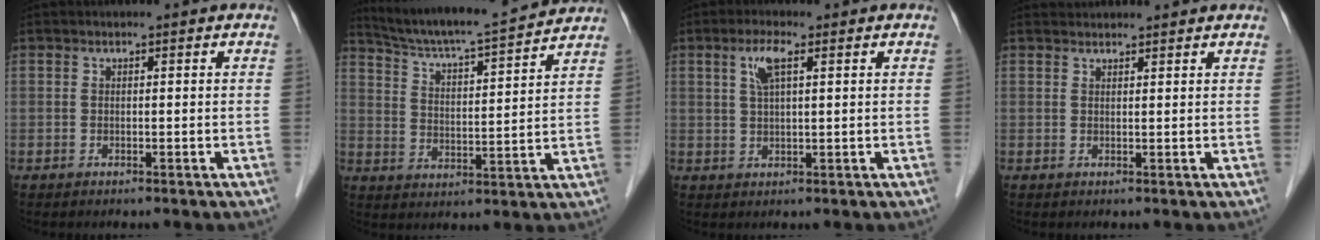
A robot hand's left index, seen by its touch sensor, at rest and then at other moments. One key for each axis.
{"total": 15.5, "fx": 14.5, "fy": 0.1, "fz": 5.5, "tx": -0.101, "ty": 0.006, "tz": 0.221}
{"total": 3.7, "fx": 1.7, "fy": 0.9, "fz": 3.2, "tx": -0.069, "ty": 0.007, "tz": 0.033}
{"total": 3.4, "fx": 3.4, "fy": 0.4, "fz": 0.2, "tx": -0.009, "ty": 0.029, "tz": 0.047}